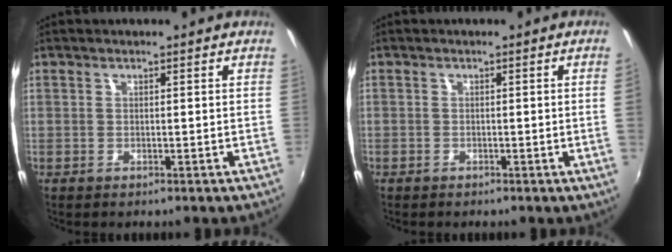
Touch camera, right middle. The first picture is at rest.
{"total": 1.2, "force": [-0.3, -0.7, 0.9], "torque": [-0.010, -0.007, -0.004]}